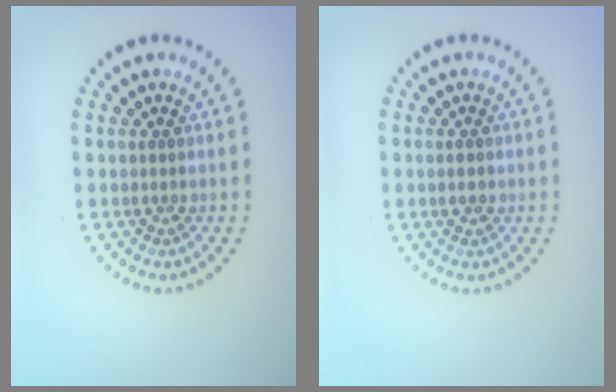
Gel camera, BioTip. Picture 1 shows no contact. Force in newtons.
{"total": 1.5, "press": 1.4, "slide": 0.2}